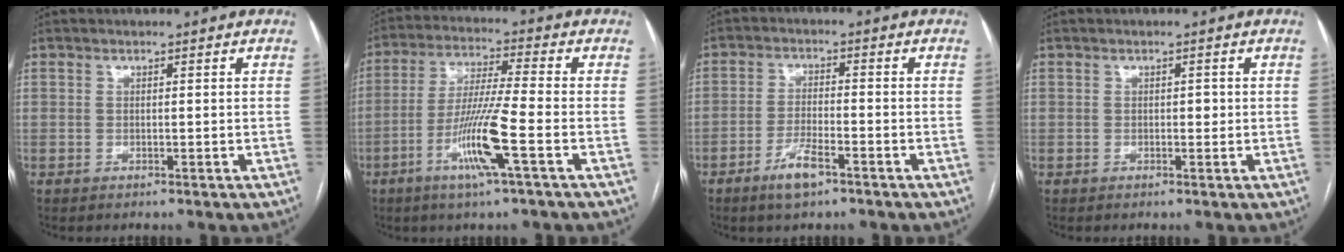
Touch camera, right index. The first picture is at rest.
{"total": 10.9, "force": [-4.3, -0.7, 10.0], "torque": [-0.197, -0.012, -0.085]}
{"total": 5.2, "force": [-3.4, 1.1, 3.8], "torque": [-0.076, -0.002, -0.060]}
{"total": 1.0, "force": [0.0, 0.6, 0.8], "torque": [-0.008, 0.003, -0.001]}